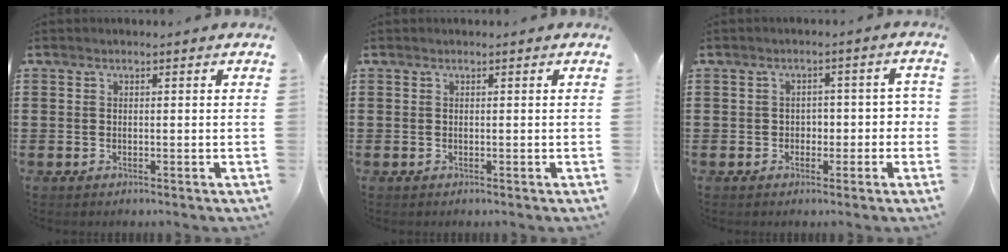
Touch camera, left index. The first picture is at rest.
{"total": 0.0}
{"total": 2.7, "force": [-0.7, 2.2, 1.5], "torque": [-0.037, 0.009, -0.019]}